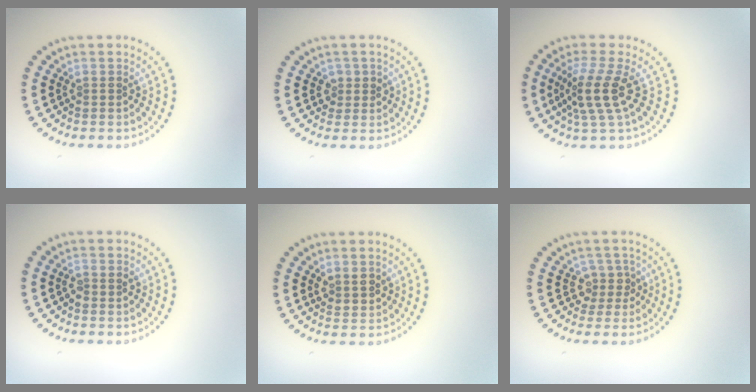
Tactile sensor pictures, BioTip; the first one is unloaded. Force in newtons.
{"total": 1.4, "press": 1.2, "slide": 0.6}
{"total": 3.7, "press": 2.7, "slide": 2.5}
{"total": 0.8, "press": 0.8, "slide": 0.2}
{"total": 1.7, "press": 1.6, "slide": 0.7}
{"total": 2.0, "press": 1.5, "slide": 1.3}